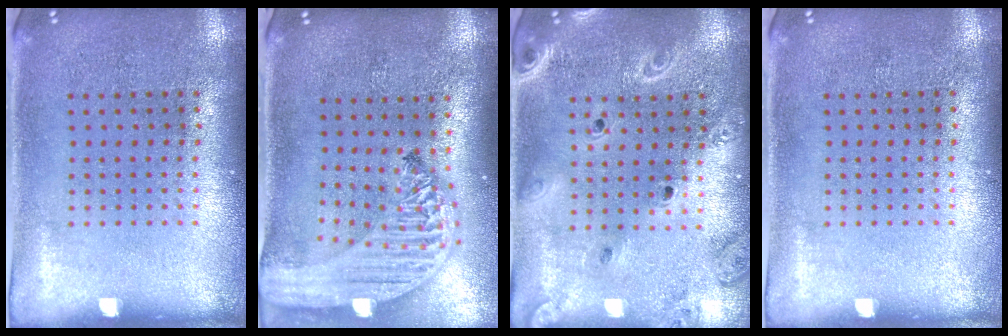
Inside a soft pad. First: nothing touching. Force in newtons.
{"total": 2.9, "press": 2.2, "slide": 1.8}
{"total": 2.0, "press": 1.9, "slide": 0.8}
{"total": 0.0}